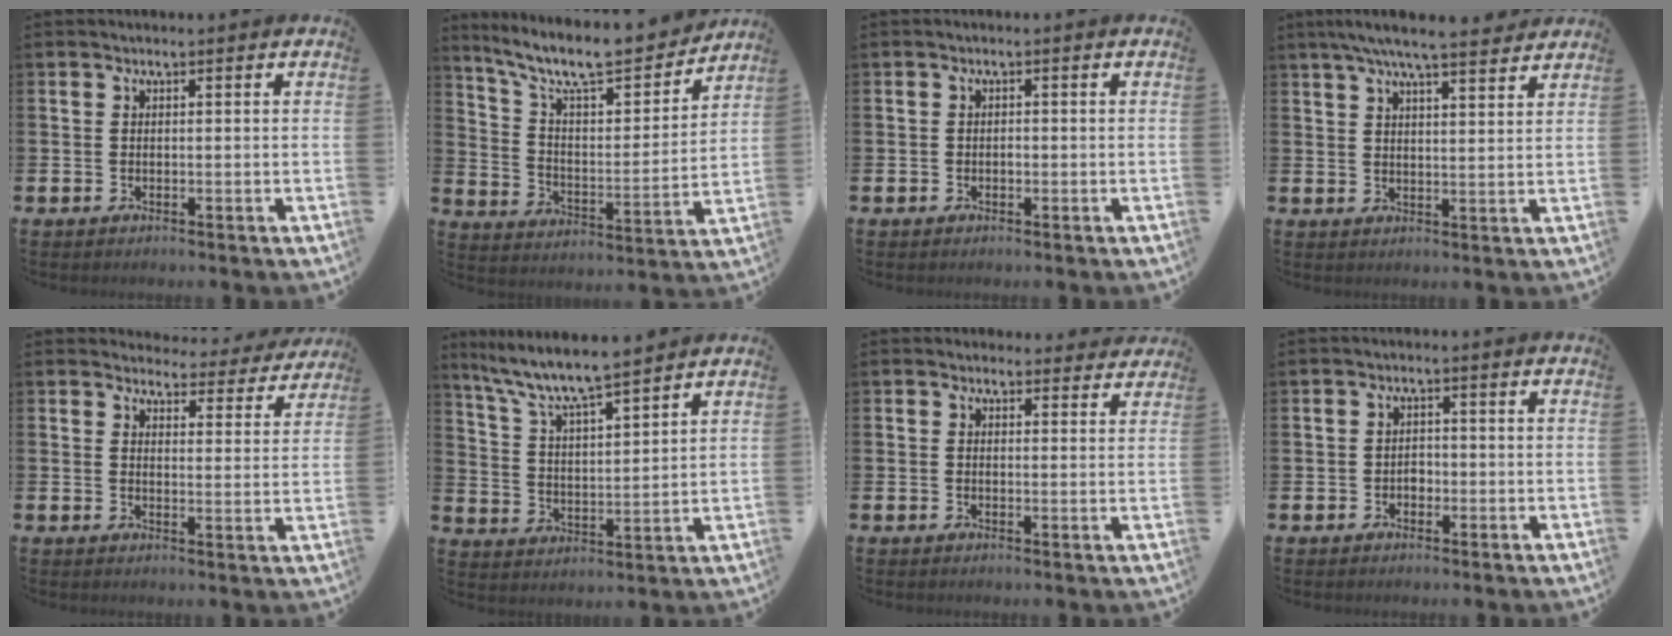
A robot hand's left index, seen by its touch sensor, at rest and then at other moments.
{"total": 10.8, "force": [9.4, 2.5, 4.6], "torque": [-0.119, -0.064, 0.160]}
{"total": 0.6, "force": [-0.3, 0.4, 0.3], "torque": [-0.002, 0.000, -0.007]}
{"total": 6.5, "force": [5.9, 0.3, 2.7], "torque": [-0.060, -0.021, 0.103]}
{"total": 3.8, "force": [3.7, 1.1, 0.1], "torque": [-0.008, -0.030, 0.062]}
{"total": 7.9, "force": [7.3, 0.6, 3.0], "torque": [-0.093, -0.044, 0.127]}
{"total": 1.8, "force": [1.6, 0.7, 0.0], "torque": [0.005, -0.004, 0.028]}
{"total": 1.4, "force": [-0.6, 1.2, 0.6], "torque": [0.000, -0.002, -0.017]}